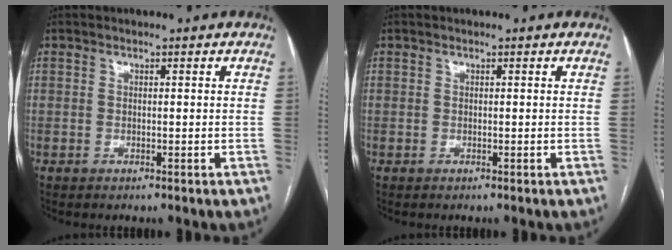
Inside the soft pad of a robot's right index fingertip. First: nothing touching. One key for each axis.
{"total": 0.0}